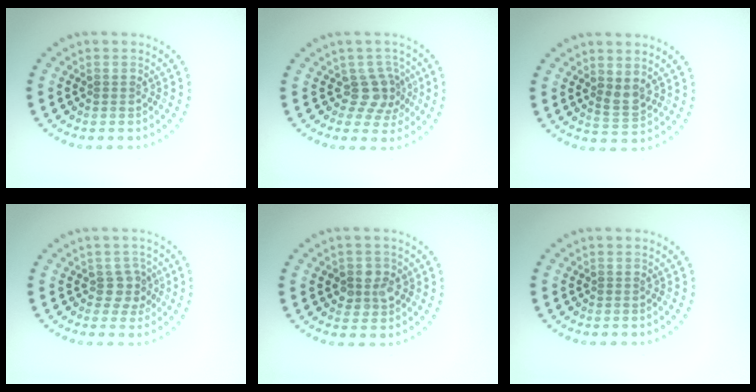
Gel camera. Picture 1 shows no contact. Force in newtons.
{"total": 3.0, "press": 2.2, "slide": 1.9}
{"total": 1.8, "press": 1.5, "slide": 0.9}
{"total": 1.9, "press": 1.6, "slide": 1.0}
{"total": 2.6, "press": 2.5, "slide": 0.8}
{"total": 0.0}